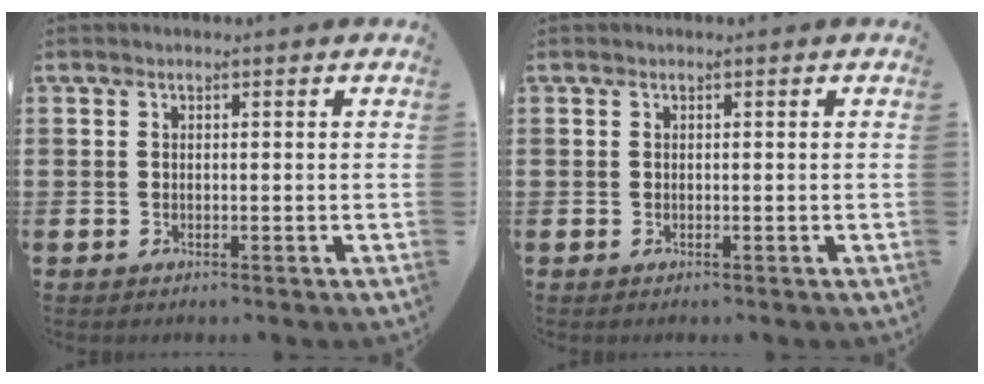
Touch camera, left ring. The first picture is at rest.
{"total": 0.0}